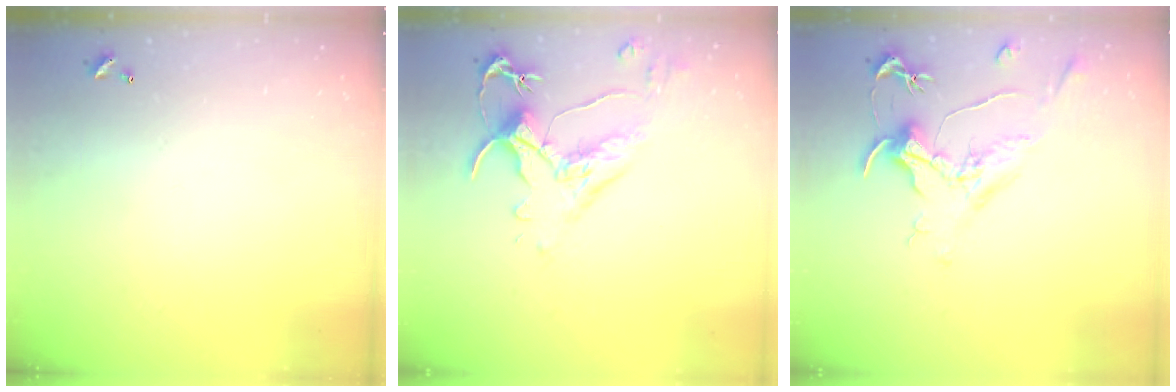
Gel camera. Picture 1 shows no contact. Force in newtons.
{"total": 2.6, "press": 2.2, "slide": 1.3}
{"total": 1.6, "press": 1.3, "slide": 0.9}